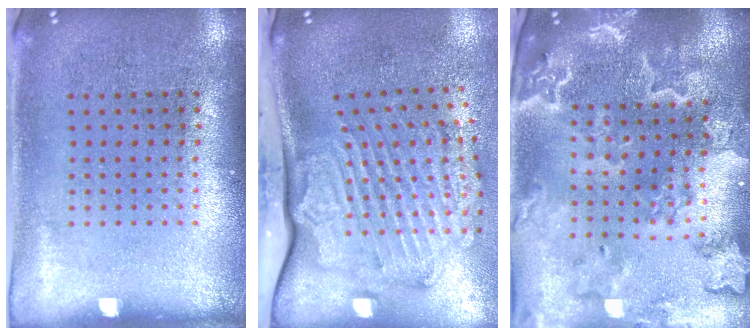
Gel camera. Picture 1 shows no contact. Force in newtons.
{"total": 2.8, "press": 2.3, "slide": 1.7}
{"total": 3.8, "press": 3.2, "slide": 1.9}